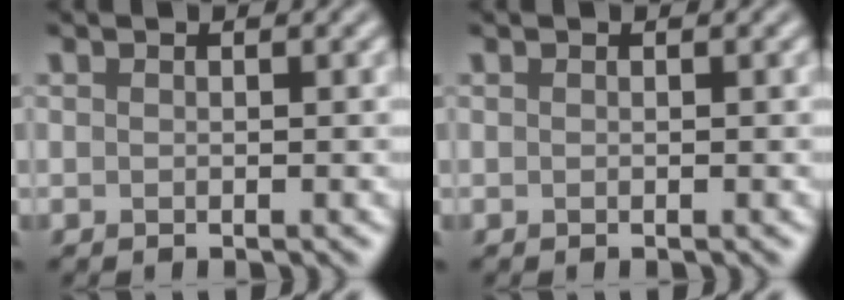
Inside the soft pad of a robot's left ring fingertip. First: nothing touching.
{"total": 0.0}